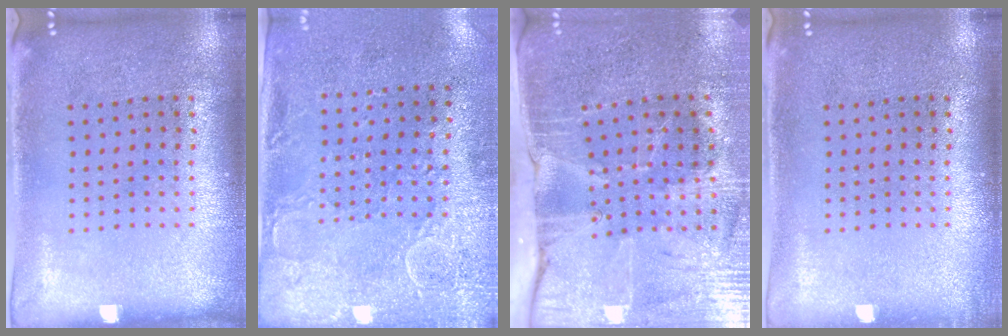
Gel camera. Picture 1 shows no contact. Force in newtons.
{"total": 3.1, "press": 2.3, "slide": 2.0}
{"total": 4.2, "press": 3.6, "slide": 2.2}
{"total": 0.5, "press": 0.5, "slide": 0.1}